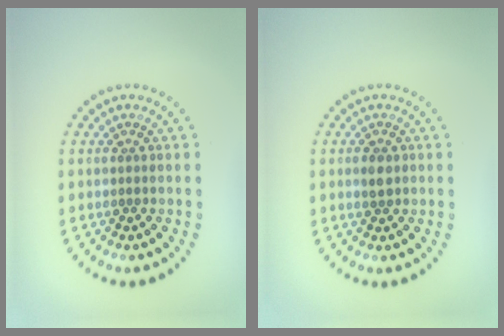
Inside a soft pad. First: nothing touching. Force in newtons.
{"total": 1.4, "press": 1.4, "slide": 0.1}